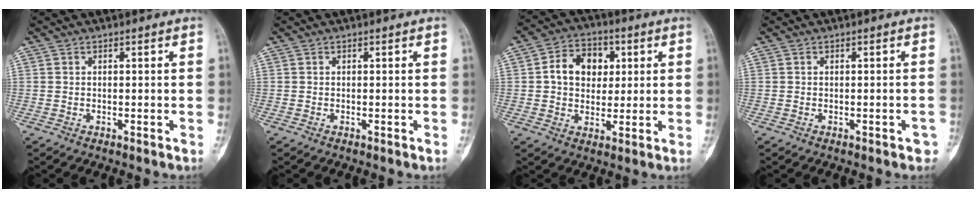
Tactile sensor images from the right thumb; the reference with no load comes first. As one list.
[{"total": 0.0}, {"total": 9.8, "force": [1.9, 7.5, 6.0], "torque": [-0.061, 0.007, 0.026]}, {"total": 1.5, "force": [-0.9, 0.7, 1.1], "torque": [-0.006, 0.010, -0.008]}]